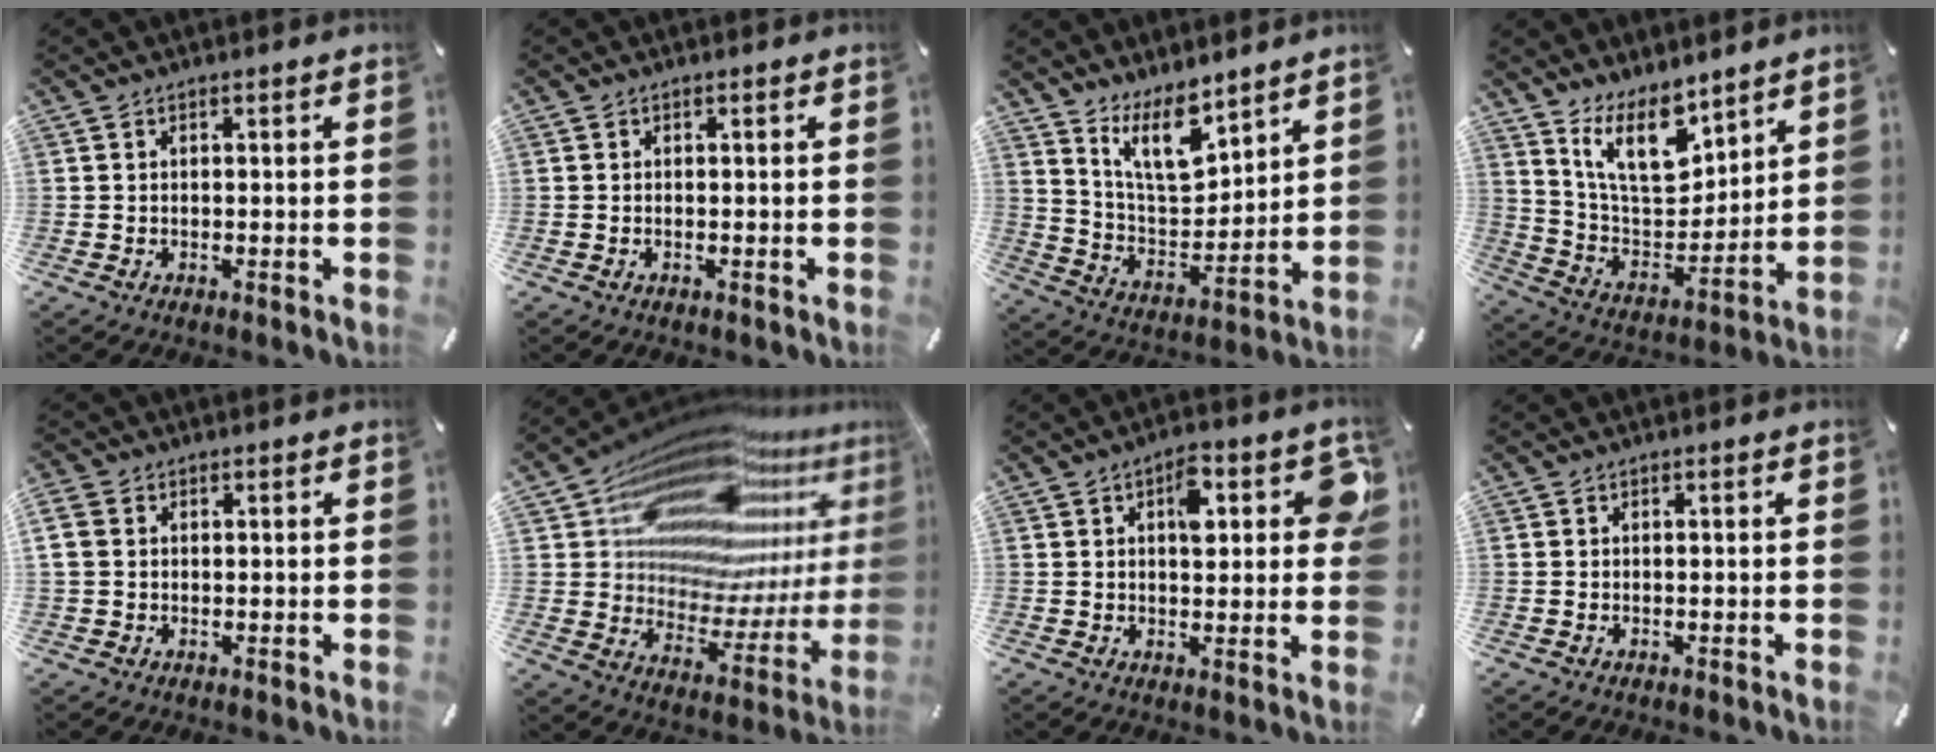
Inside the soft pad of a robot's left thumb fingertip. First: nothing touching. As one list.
[{"total": 0.0}, {"total": 13.4, "force": [9.8, 5.9, 7.0], "torque": [-0.125, -0.060, 0.180]}, {"total": 15.2, "force": [10.7, 7.3, 8.1], "torque": [-0.158, -0.068, 0.196]}, {"total": 3.4, "force": [1.0, 2.9, 1.5], "torque": [-0.038, 0.004, 0.017]}, {"total": 18.5, "force": [14.7, 8.5, 7.2], "torque": [-0.117, -0.138, 0.252]}, {"total": 9.7, "force": [3.2, 4.7, 7.9], "torque": [-0.091, -0.012, 0.046]}, {"total": 0.0}]